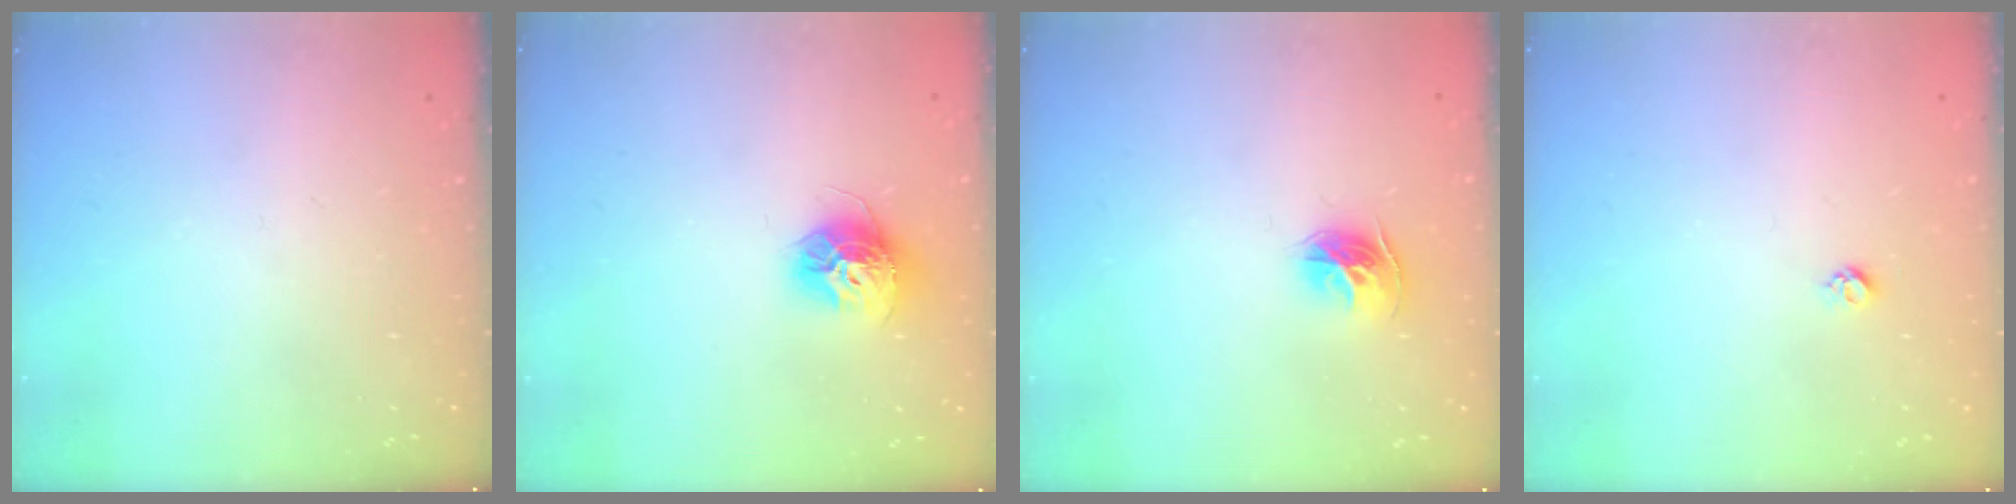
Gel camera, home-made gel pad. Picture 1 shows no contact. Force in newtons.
{"total": 12.0, "press": 11.9, "slide": 1.1}
{"total": 9.2, "press": 9.1, "slide": 0.9}
{"total": 3.3, "press": 3.3, "slide": 0.5}